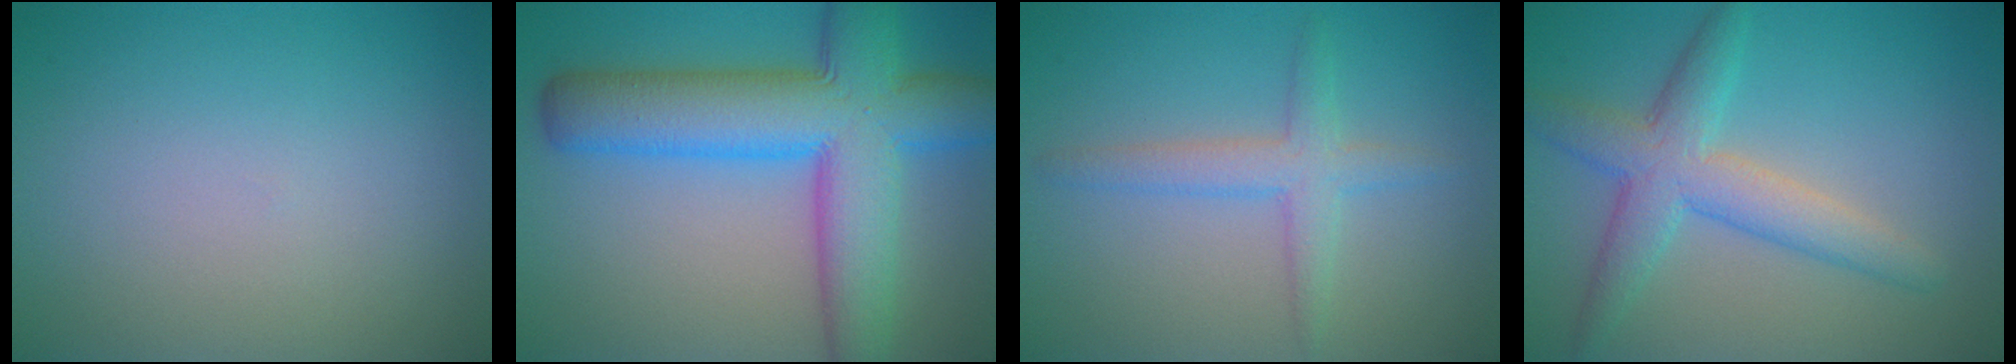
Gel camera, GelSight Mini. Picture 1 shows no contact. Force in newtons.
{"total": 11.1, "press": 11.1, "slide": 0.3}
{"total": 2.7, "press": 2.7, "slide": 0.2}
{"total": 4.8, "press": 4.8, "slide": 0.1}